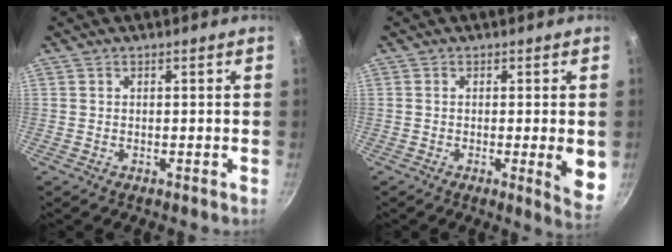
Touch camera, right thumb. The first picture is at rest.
{"total": 6.4, "force": [-0.7, 0.9, 6.2], "torque": [-0.073, -0.012, -0.008]}